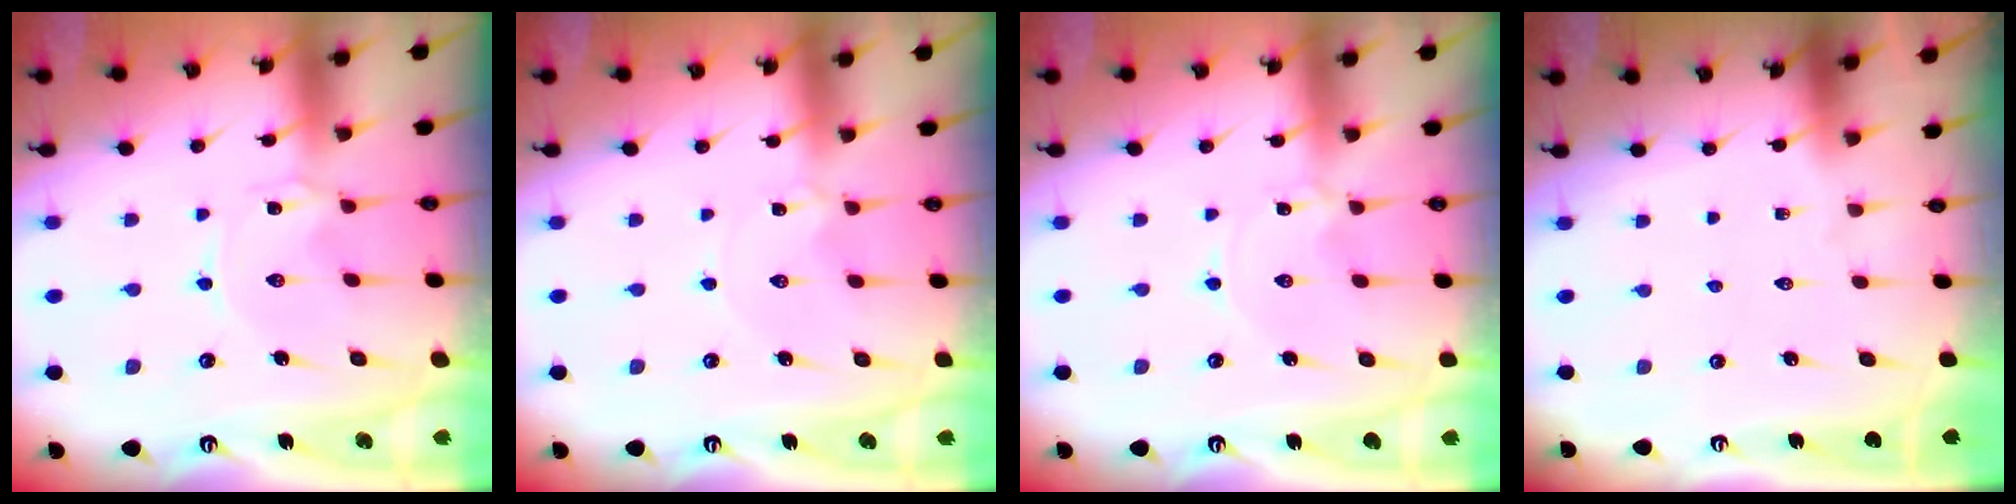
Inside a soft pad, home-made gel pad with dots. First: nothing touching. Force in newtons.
{"total": 0.6, "press": 0.5, "slide": 0.2}
{"total": 0.0}
{"total": 0.0}